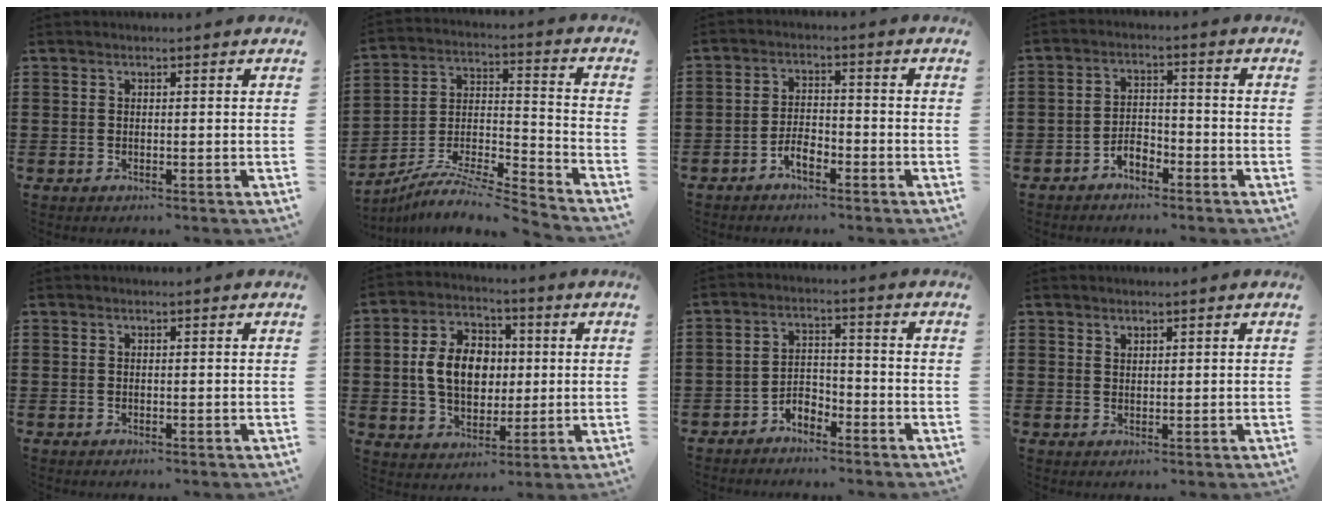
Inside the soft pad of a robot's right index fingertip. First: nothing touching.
{"total": 8.0, "force": [-7.5, 0.7, 2.6], "torque": [-0.046, 0.003, -0.151]}
{"total": 3.4, "force": [-2.5, 1.3, 2.0], "torque": [-0.044, 0.005, -0.050]}
{"total": 3.2, "force": [-2.6, 1.4, 1.2], "torque": [-0.026, 0.007, -0.053]}
{"total": 0.0}
{"total": 9.3, "force": [0.3, 6.7, 6.4], "torque": [-0.147, 0.014, 0.000]}
{"total": 3.3, "force": [-3.0, 1.2, 0.6], "torque": [-0.018, 0.008, -0.061]}
{"total": 1.2, "force": [1.1, 0.5, 0.0], "torque": [-0.002, 0.002, 0.022]}